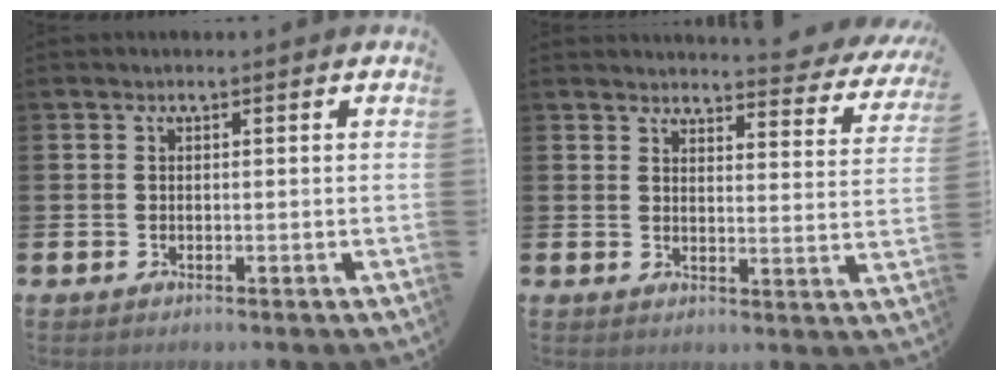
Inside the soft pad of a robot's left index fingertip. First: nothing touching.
{"total": 3.8, "force": [3.8, 0.2, 0.6], "torque": [-0.012, -0.032, 0.061]}